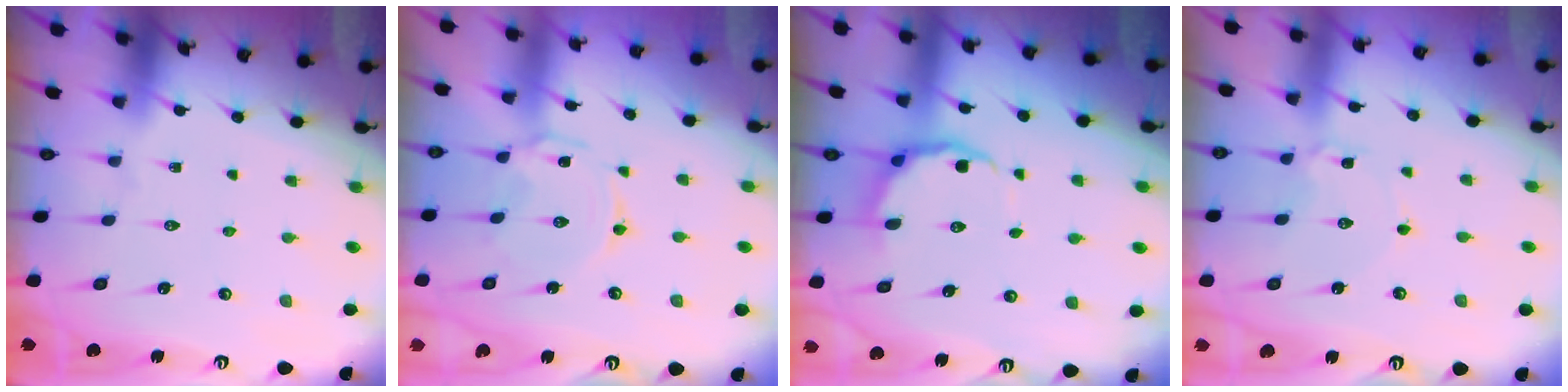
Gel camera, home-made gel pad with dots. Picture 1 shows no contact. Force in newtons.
{"total": 1.8, "press": 1.7, "slide": 0.4}
{"total": 7.5, "press": 6.9, "slide": 2.9}
{"total": 2.3, "press": 2.3, "slide": 0.2}